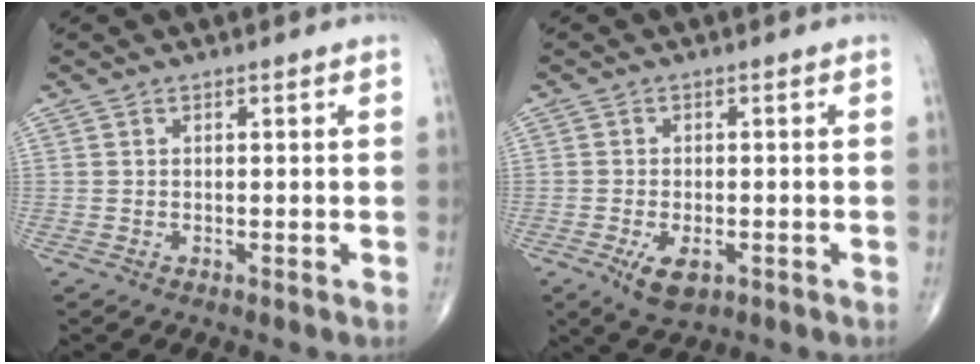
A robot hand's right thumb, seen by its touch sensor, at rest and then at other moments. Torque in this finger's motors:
{"motor_torque": [-0.13, 0.23, 0.22, 0.15, 0.14]}